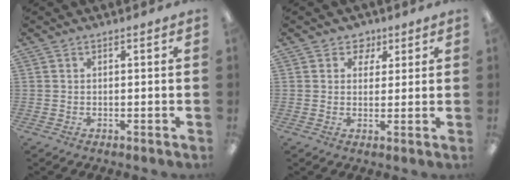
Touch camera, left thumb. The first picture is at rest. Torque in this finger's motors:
{"motor_torque": [-0.03, 0.04, -0.19, 0.13, -0.04]}